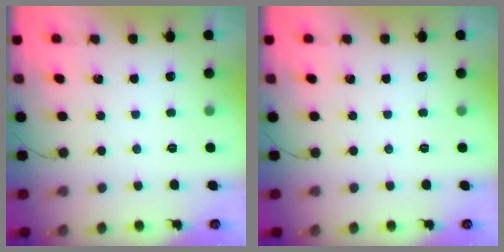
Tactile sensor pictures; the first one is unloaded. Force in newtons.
{"total": 0.0}